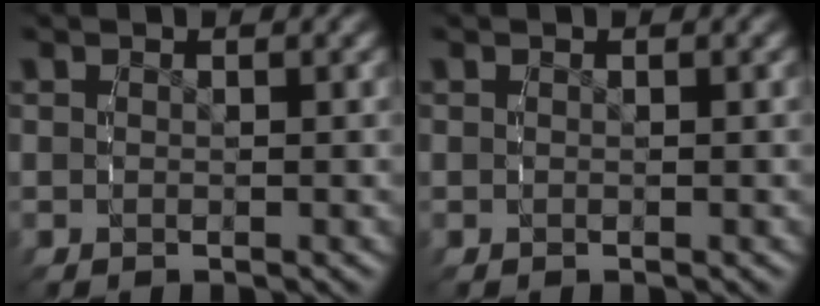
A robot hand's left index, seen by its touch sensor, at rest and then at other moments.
{"total": 0.0}